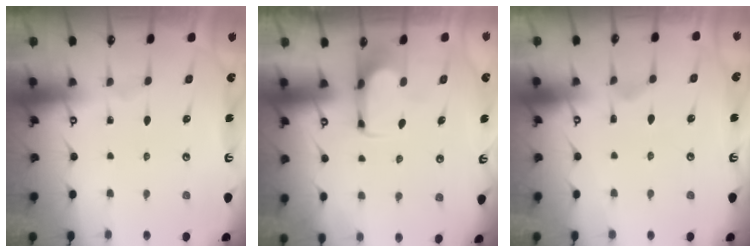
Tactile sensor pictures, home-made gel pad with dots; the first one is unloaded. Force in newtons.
{"total": 2.1, "press": 1.9, "slide": 0.8}
{"total": 2.9, "press": 2.6, "slide": 1.3}